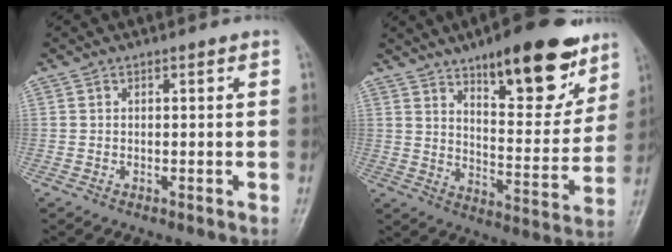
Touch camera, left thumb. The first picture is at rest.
{"total": 20.1, "force": [12.5, 7.2, 14.0], "torque": [-0.149, -0.068, 0.189]}